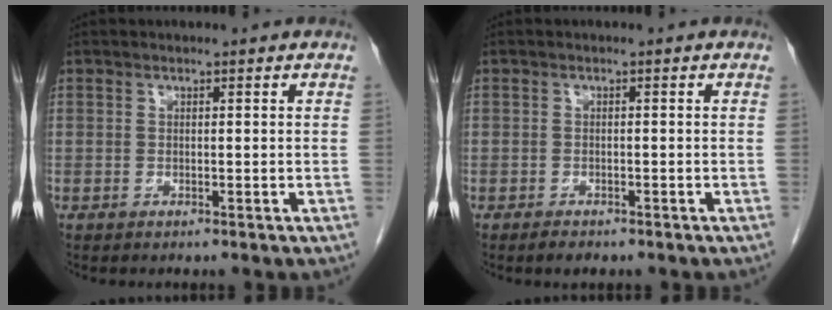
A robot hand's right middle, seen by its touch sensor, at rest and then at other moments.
{"total": 1.6, "force": [-1.2, 0.7, 0.7], "torque": [-0.016, -0.001, -0.014]}